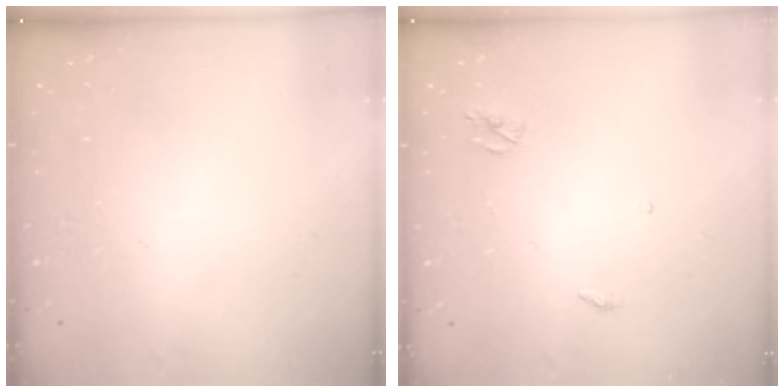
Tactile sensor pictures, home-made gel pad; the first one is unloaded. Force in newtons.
{"total": 2.6, "press": 2.6, "slide": 0.2}